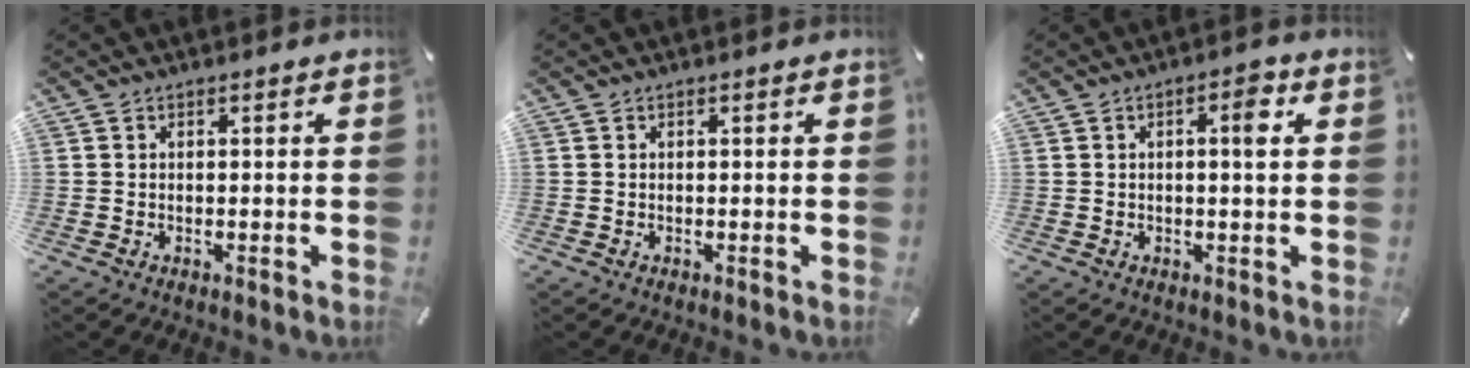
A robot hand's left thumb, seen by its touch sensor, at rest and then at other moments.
{"total": 0.0}
{"total": 4.1, "force": [1.0, 1.1, 3.8], "torque": [-0.044, -0.003, 0.005]}